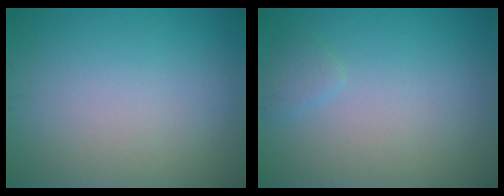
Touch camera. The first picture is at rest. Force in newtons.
{"total": 0.9, "press": 0.9, "slide": 0.1}